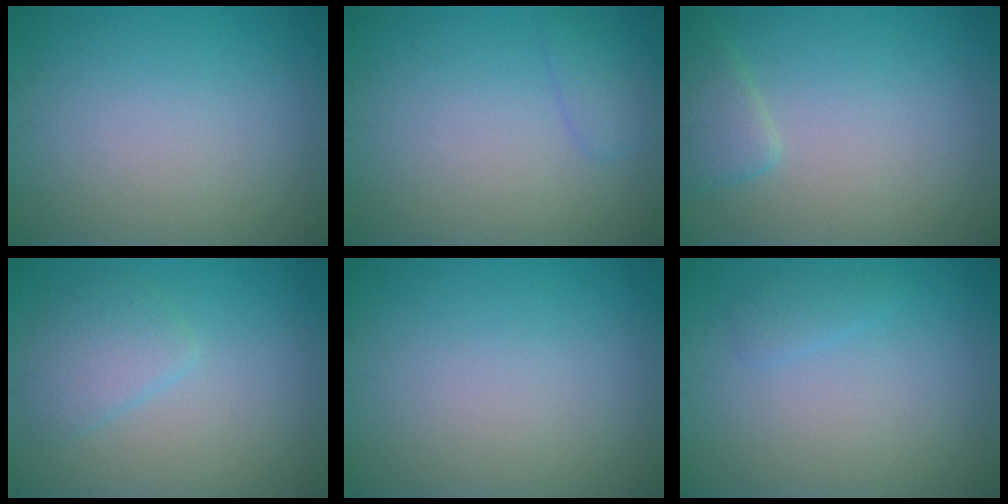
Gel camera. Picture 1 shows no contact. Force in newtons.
{"total": 1.3, "press": 1.3, "slide": 0.2}
{"total": 2.1, "press": 2.1, "slide": 0.2}
{"total": 2.7, "press": 2.7, "slide": 0.2}
{"total": 0.0}
{"total": 1.0, "press": 1.0, "slide": 0.1}